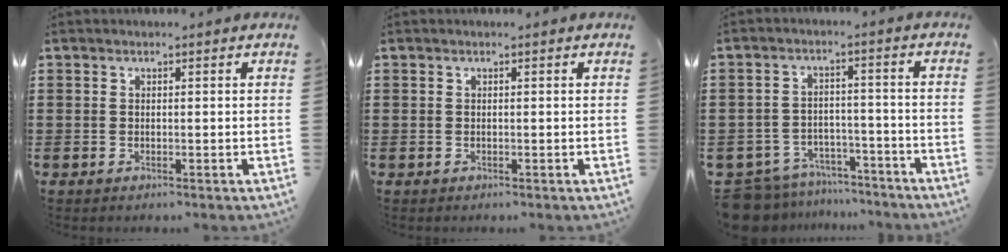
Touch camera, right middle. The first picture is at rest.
{"total": 0.0}
{"total": 7.6, "force": [-7.3, 1.7, 1.0], "torque": [-0.044, 0.014, -0.151]}